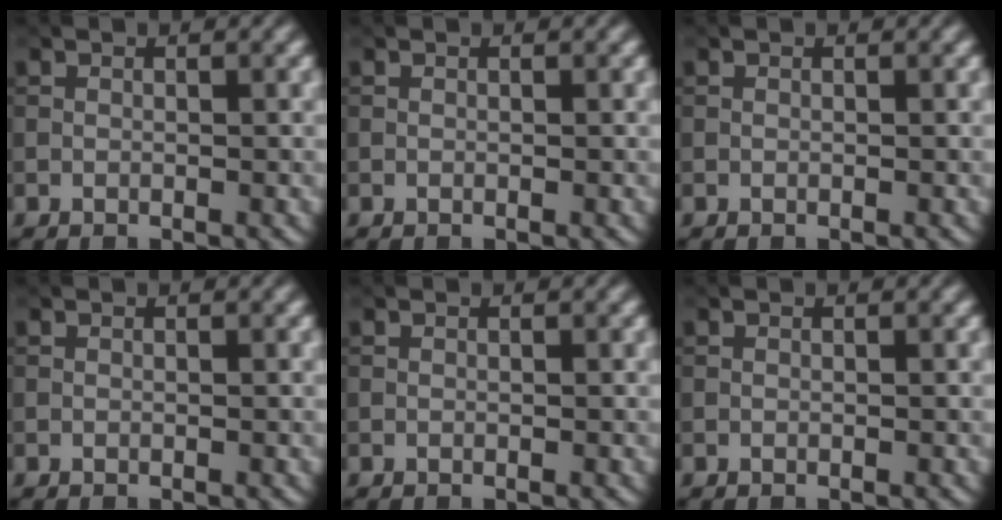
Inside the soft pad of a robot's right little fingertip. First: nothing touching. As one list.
[{"total": 0.0}, {"total": 0.0}, {"total": 0.0}, {"total": 0.0}, {"total": 0.0}]